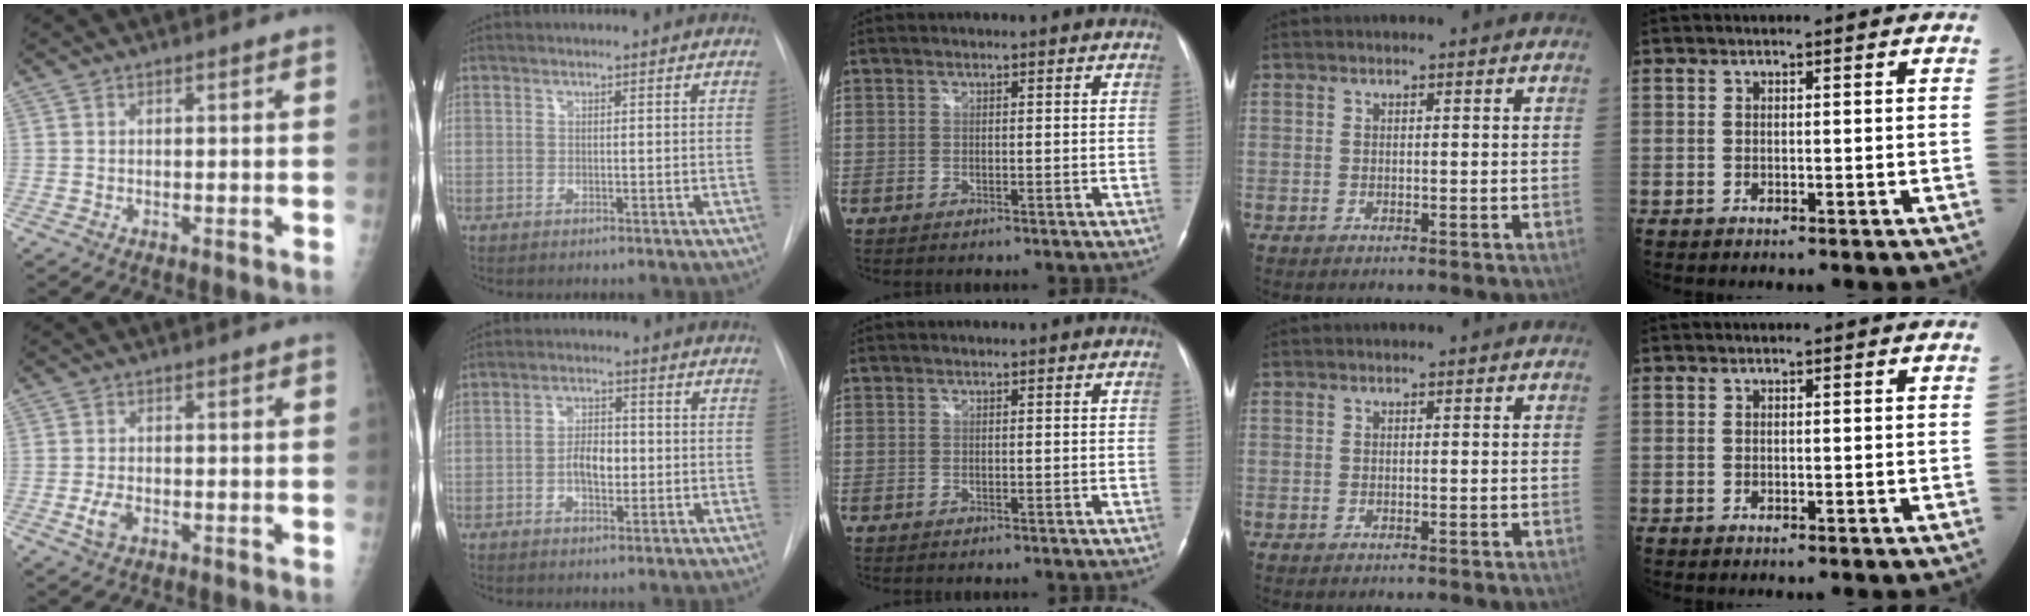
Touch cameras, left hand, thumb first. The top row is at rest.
{"thumb": {"total": 3.0, "force": [-1.1, 1.7, 2.2], "torque": [-0.047, 0.006, -0.020]}, "index": {"total": 4.6, "force": [-0.8, 2.5, 3.8], "torque": [-0.068, 0.009, -0.014]}}